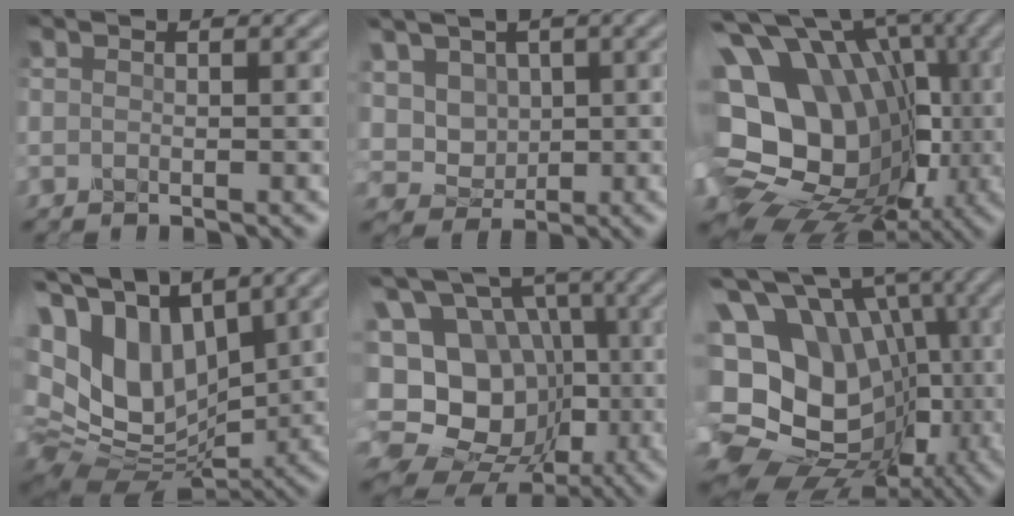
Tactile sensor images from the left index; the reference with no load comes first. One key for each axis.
{"total": 4.0, "fx": 1.1, "fy": 3.4, "fz": 1.9, "tx": -0.041, "ty": 0.008, "tz": 0.015}
{"total": 18.5, "fx": 0.2, "fy": 14.6, "fz": 11.3, "tx": -0.182, "ty": 0.000, "tz": 0.012}
{"total": 14.8, "fx": 4.3, "fy": 9.9, "fz": 10.1, "tx": -0.225, "ty": 0.003, "tz": 0.094}
{"total": 20.3, "fx": -3.1, "fy": 18.3, "fz": 8.3, "tx": -0.185, "ty": 0.014, "tz": -0.061}
{"total": 18.8, "fx": 1.0, "fy": 15.5, "fz": 10.7, "tx": -0.188, "ty": 0.050, "tz": 0.017}